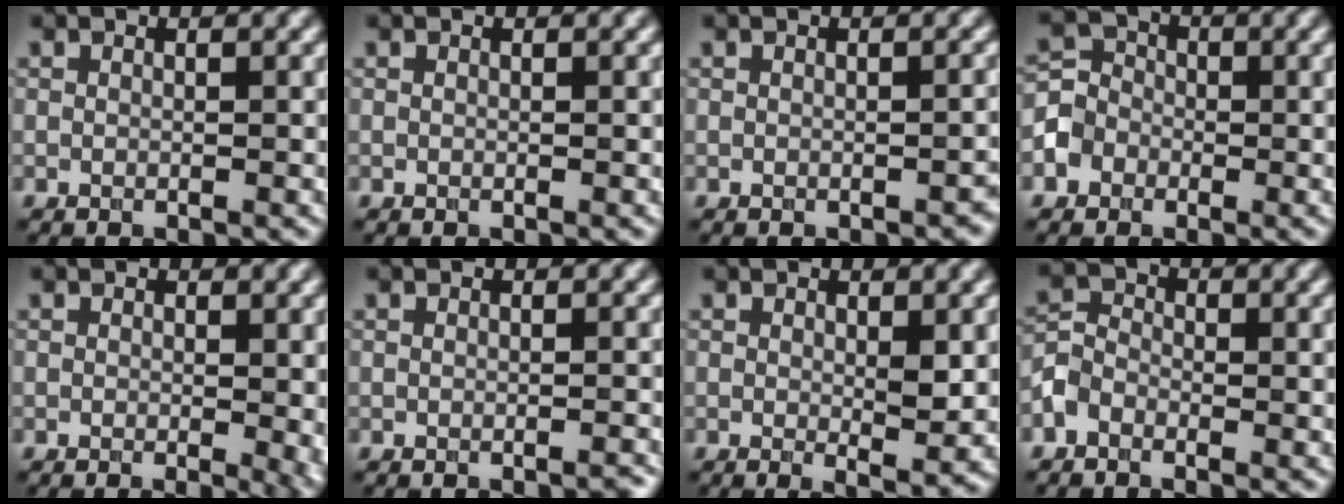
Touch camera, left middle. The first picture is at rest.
{"total": 0.0}
{"total": 0.8, "force": [-0.6, 0.3, 0.4], "torque": [-0.009, 0.001, -0.006]}
{"total": 3.9, "force": [-1.7, 3.4, 0.9], "torque": [0.002, 0.005, -0.040]}
{"total": 2.9, "force": [-0.4, 1.0, 2.7], "torque": [-0.028, -0.009, -0.002]}
{"total": 0.8, "force": [-0.6, 0.2, 0.4], "torque": [-0.002, 0.002, -0.013]}
{"total": 2.4, "force": [0.3, 0.6, 2.3], "torque": [-0.035, -0.010, 0.007]}
{"total": 2.4, "force": [-1.5, 1.7, 0.9], "torque": [-0.021, 0.007, -0.042]}